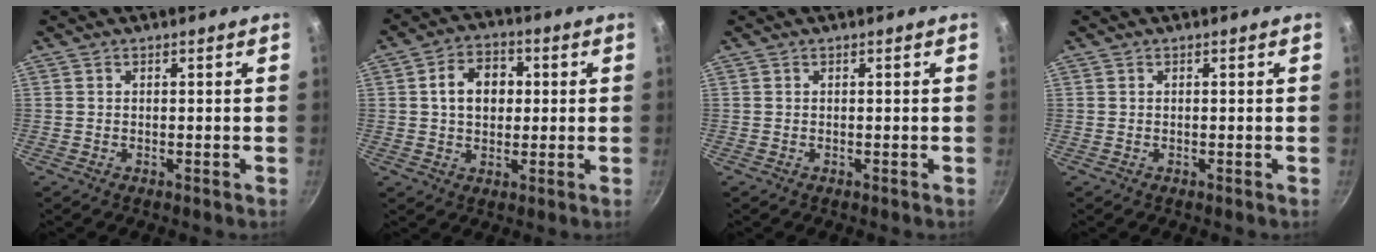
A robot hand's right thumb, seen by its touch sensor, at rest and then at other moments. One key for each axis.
{"total": 8.6, "fx": 1.2, "fy": 6.5, "fz": 5.6, "tx": -0.065, "ty": 0.012, "tz": 0.012}
{"total": 0.0}
{"total": 0.0}